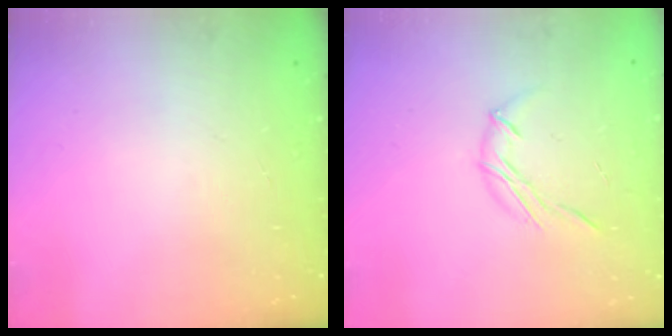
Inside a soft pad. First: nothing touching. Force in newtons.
{"total": 6.2, "press": 6.1, "slide": 1.5}